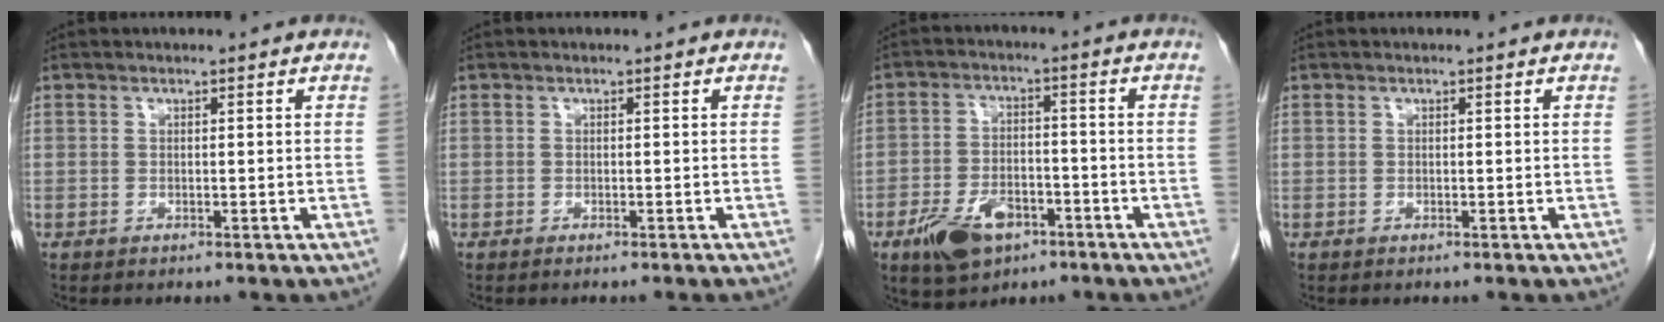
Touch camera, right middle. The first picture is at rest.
{"total": 1.5, "force": [-1.3, -0.2, 0.7], "torque": [-0.009, 0.003, -0.016]}
{"total": 8.7, "force": [-4.8, 4.7, 5.5], "torque": [-0.106, -0.001, -0.077]}
{"total": 0.0}